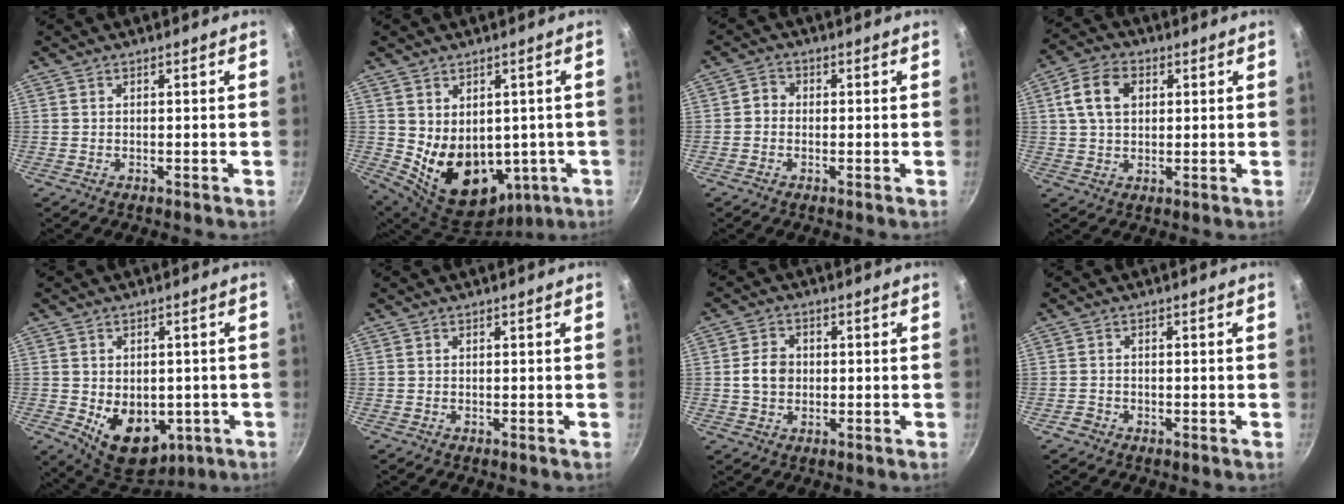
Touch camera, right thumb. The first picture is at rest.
{"total": 14.7, "force": [-0.5, 11.0, 9.7], "torque": [-0.128, -0.018, 0.030]}
{"total": 2.2, "force": [-0.6, 1.9, 0.8], "torque": [-0.006, 0.010, -0.018]}
{"total": 8.3, "force": [2.1, 5.9, 5.5], "torque": [-0.093, 0.010, 0.032]}
{"total": 13.0, "force": [-3.0, 9.1, 8.8], "torque": [-0.093, -0.012, -0.020]}
{"total": 0.0}
{"total": 5.2, "force": [-0.1, 4.2, 3.0], "torque": [-0.038, 0.010, -0.006]}
{"total": 1.8, "force": [-1.0, 1.3, 0.4], "torque": [-0.005, 0.010, -0.017]}